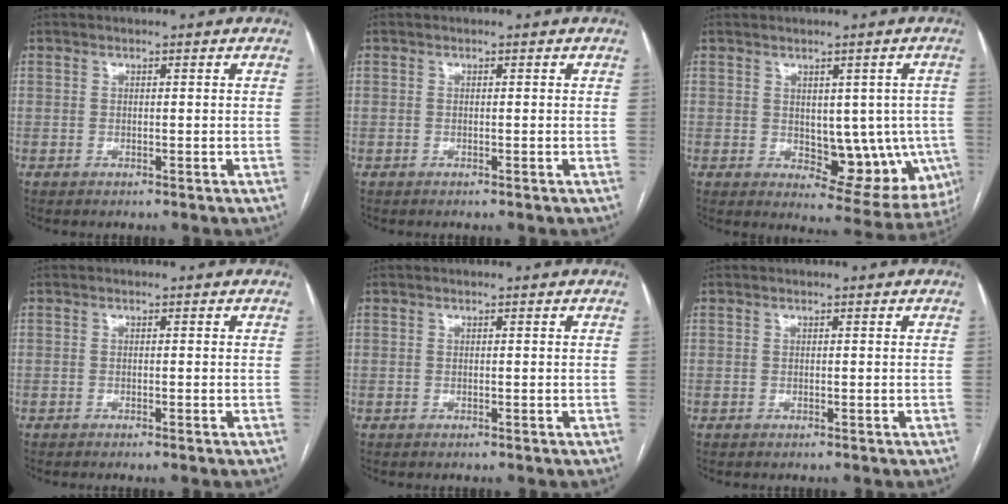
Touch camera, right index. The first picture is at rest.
{"total": 0.0}
{"total": 10.9, "force": [-0.9, 5.9, 9.0], "torque": [-0.092, 0.006, 0.011]}
{"total": 0.6, "force": [-0.4, -0.1, 0.4], "torque": [-0.010, 0.001, -0.007]}
{"total": 0.0}
{"total": 0.0}